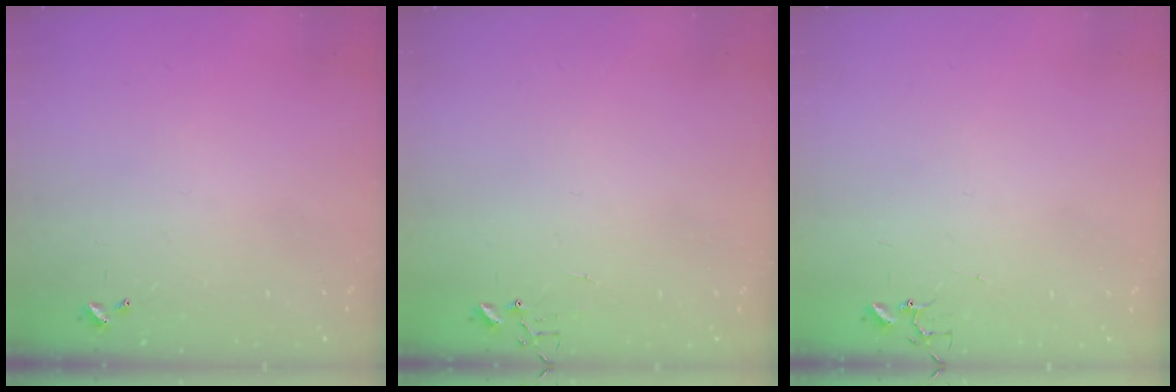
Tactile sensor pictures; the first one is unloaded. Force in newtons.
{"total": 5.0, "press": 5.0, "slide": 0.4}
{"total": 3.7, "press": 3.7, "slide": 0.3}